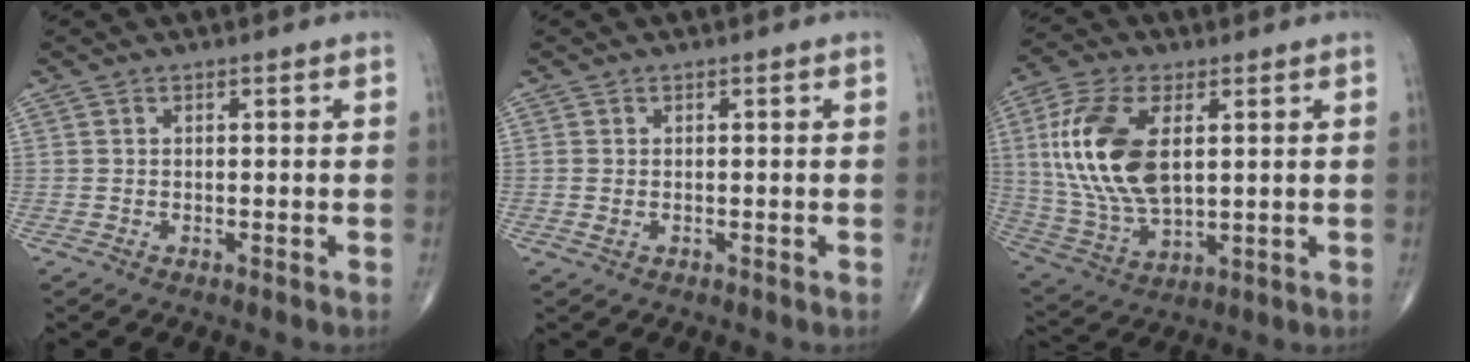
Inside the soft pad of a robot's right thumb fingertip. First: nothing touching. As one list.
[{"total": 0.8, "force": [-0.1, 0.6, 0.5], "torque": [-0.010, 0.001, -0.001]}, {"total": 17.8, "force": [3.4, 9.4, 14.8], "torque": [-0.309, -0.010, 0.072]}]